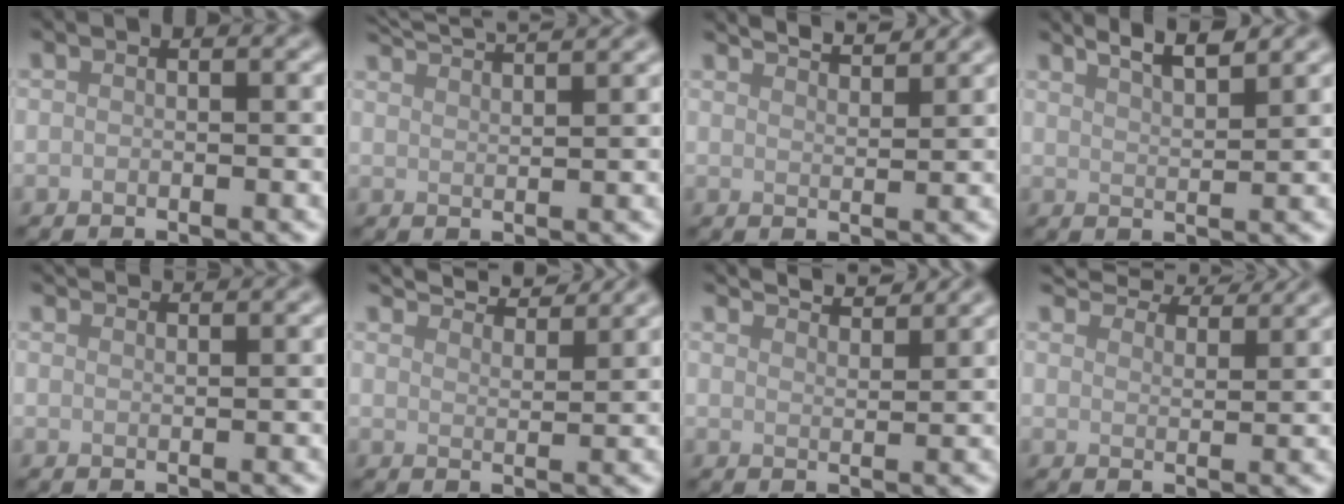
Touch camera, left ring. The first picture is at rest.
{"total": 5.8, "force": [5.1, 0.9, 2.5], "torque": [-0.025, 0.026, 0.056]}
{"total": 4.2, "force": [3.8, 0.7, 1.5], "torque": [-0.011, 0.011, 0.043]}
{"total": 4.7, "force": [3.7, 1.2, 2.7], "torque": [-0.019, 0.023, 0.036]}
{"total": 3.0, "force": [2.7, 0.6, 1.1], "torque": [-0.006, 0.008, 0.027]}
{"total": 5.9, "force": [5.5, 1.0, 2.1], "torque": [-0.030, 0.012, 0.067]}
{"total": 4.7, "force": [4.3, 0.8, 1.7], "torque": [-0.019, 0.012, 0.049]}
{"total": 7.6, "force": [7.0, 1.5, 2.6], "torque": [-0.047, 0.015, 0.081]}